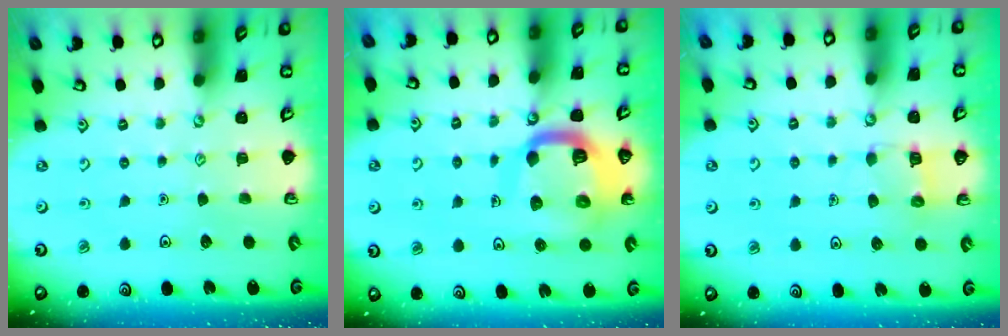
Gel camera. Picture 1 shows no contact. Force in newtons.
{"total": 14.1, "press": 14.0, "slide": 1.5}
{"total": 4.8, "press": 4.8, "slide": 0.5}